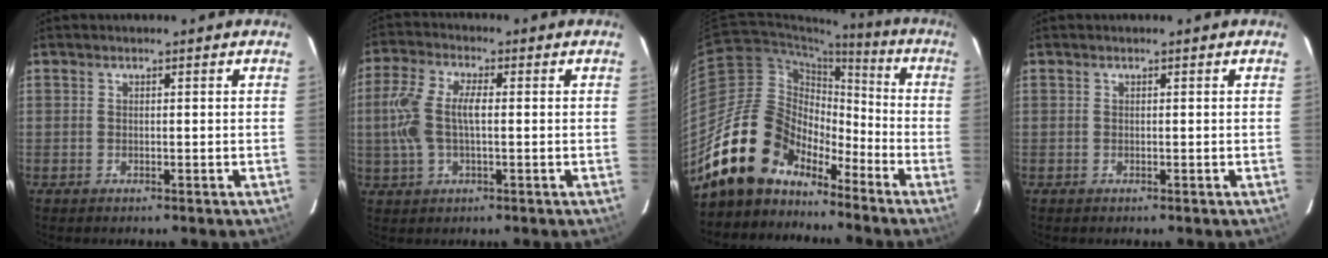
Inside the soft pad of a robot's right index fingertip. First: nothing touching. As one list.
[{"total": 9.0, "force": [0.0, 4.1, 8.0], "torque": [-0.175, 0.011, 0.001]}, {"total": 16.2, "force": [-12.3, 9.2, 5.1], "torque": [-0.105, 0.032, -0.220]}, {"total": 0.0}]